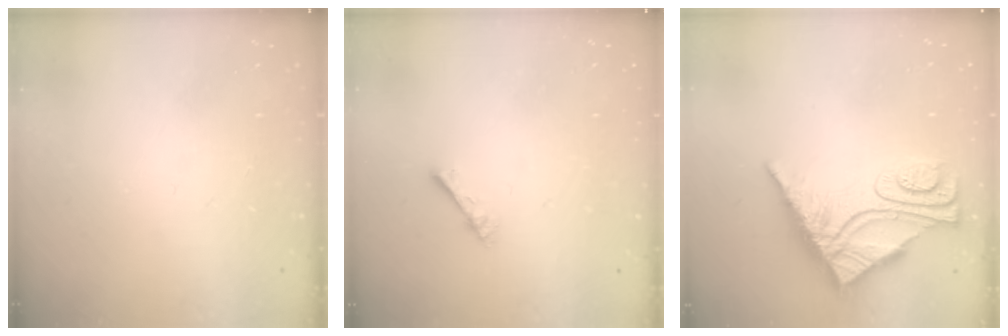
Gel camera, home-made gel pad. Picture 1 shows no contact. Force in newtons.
{"total": 2.4, "press": 2.4, "slide": 0.2}
{"total": 12.3, "press": 12.2, "slide": 1.2}